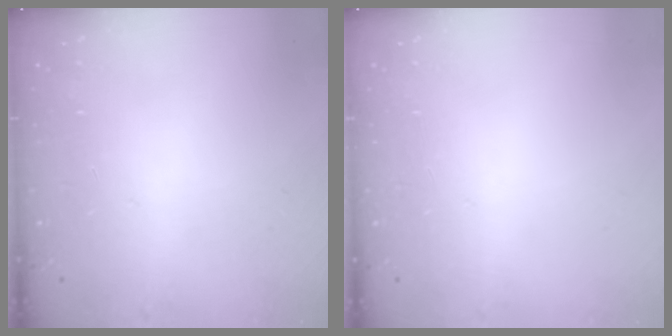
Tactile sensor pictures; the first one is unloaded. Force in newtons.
{"total": 0.0}